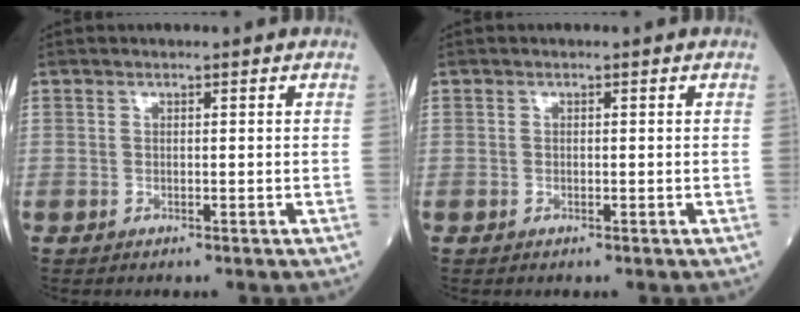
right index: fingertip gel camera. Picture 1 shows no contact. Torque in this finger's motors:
{"motor_torque": [-0.05, -0.03, -0.03, -0.01]}